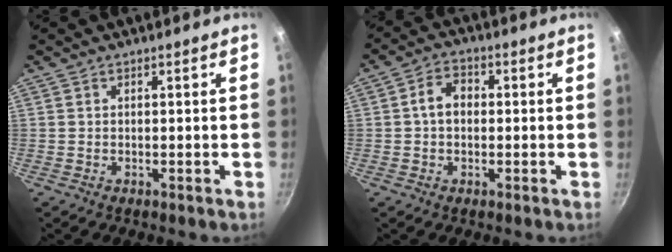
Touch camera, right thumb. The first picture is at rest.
{"total": 5.1, "force": [0.1, 3.8, 3.4], "torque": [-0.043, 0.016, -0.006]}